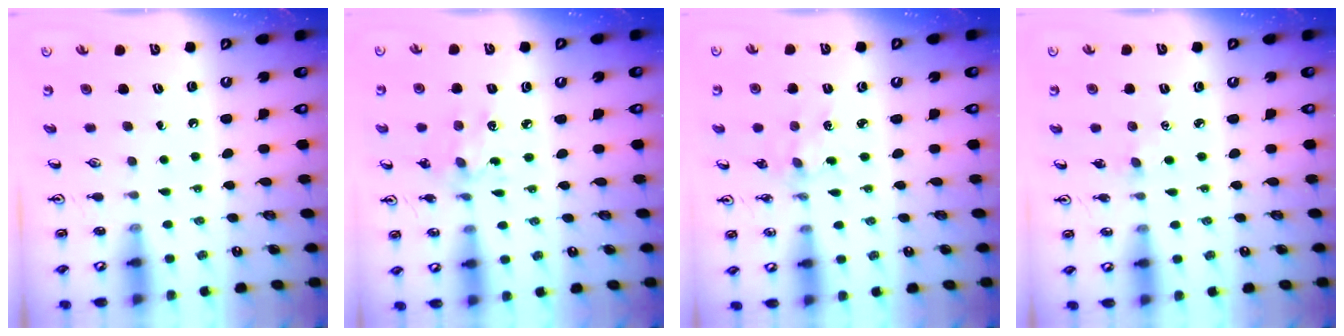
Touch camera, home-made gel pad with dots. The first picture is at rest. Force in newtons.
{"total": 2.6, "press": 2.4, "slide": 0.9}
{"total": 2.8, "press": 2.8, "slide": 0.4}
{"total": 1.1, "press": 1.1, "slide": 0.2}